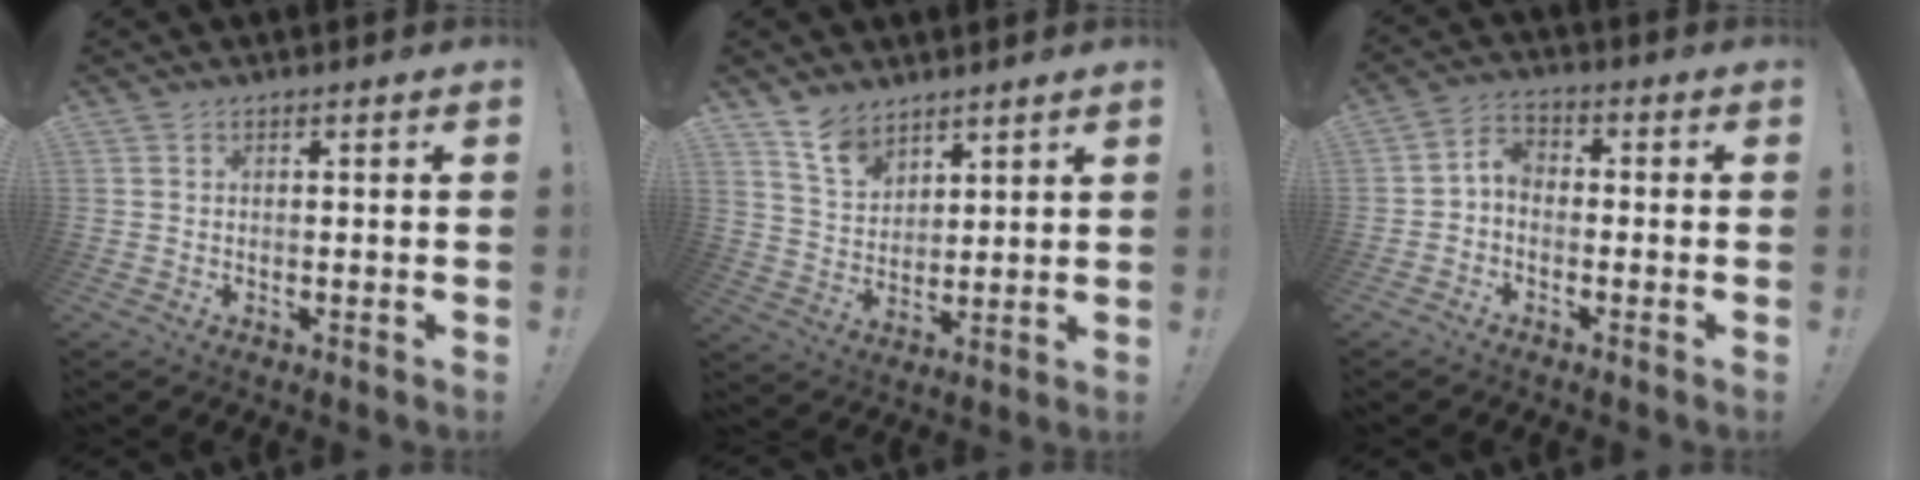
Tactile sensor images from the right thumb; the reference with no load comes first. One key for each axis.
{"total": 9.3, "fx": 7.3, "fy": 5.1, "fz": 2.8, "tx": -0.059, "ty": -0.045, "tz": 0.142}
{"total": 4.5, "fx": -1.8, "fy": 3.0, "fz": 2.8, "tx": -0.070, "ty": 0.011, "tz": -0.033}